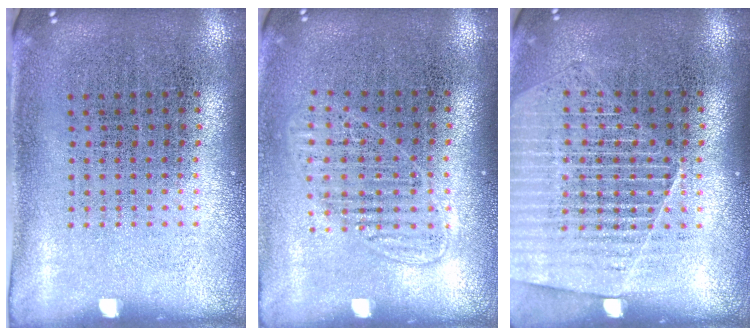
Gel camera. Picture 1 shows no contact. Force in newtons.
{"total": 1.3, "press": 1.2, "slide": 0.7}
{"total": 1.3, "press": 1.3, "slide": 0.2}